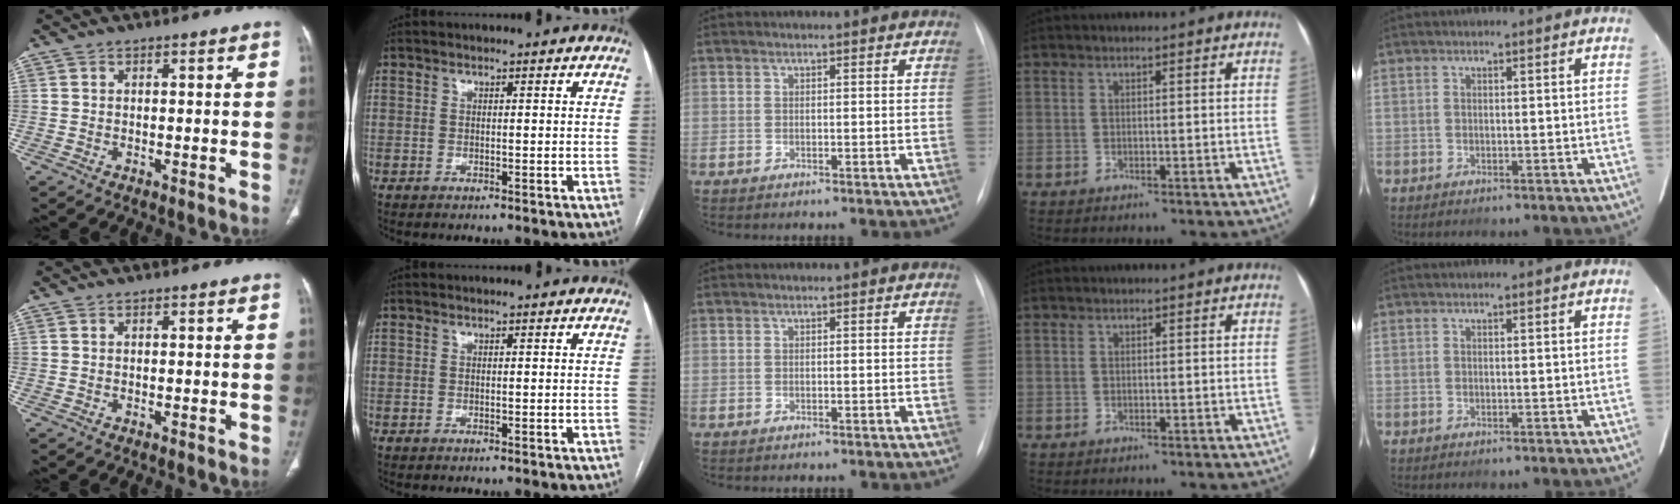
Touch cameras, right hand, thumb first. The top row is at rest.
{}